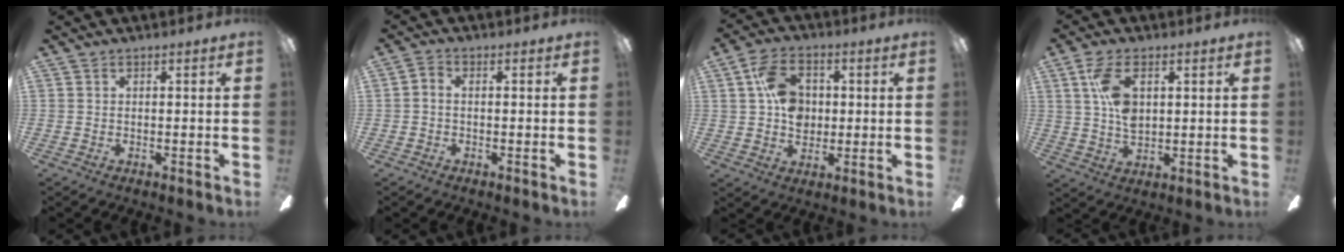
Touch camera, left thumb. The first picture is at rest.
{"total": 1.8, "force": [-0.8, 1.0, 1.3], "torque": [-0.022, 0.007, -0.015]}
{"total": 11.1, "force": [2.0, 8.4, 7.0], "torque": [-0.123, 0.019, 0.043]}
{"total": 9.6, "force": [3.0, 5.4, 7.3], "torque": [-0.149, 0.002, 0.055]}